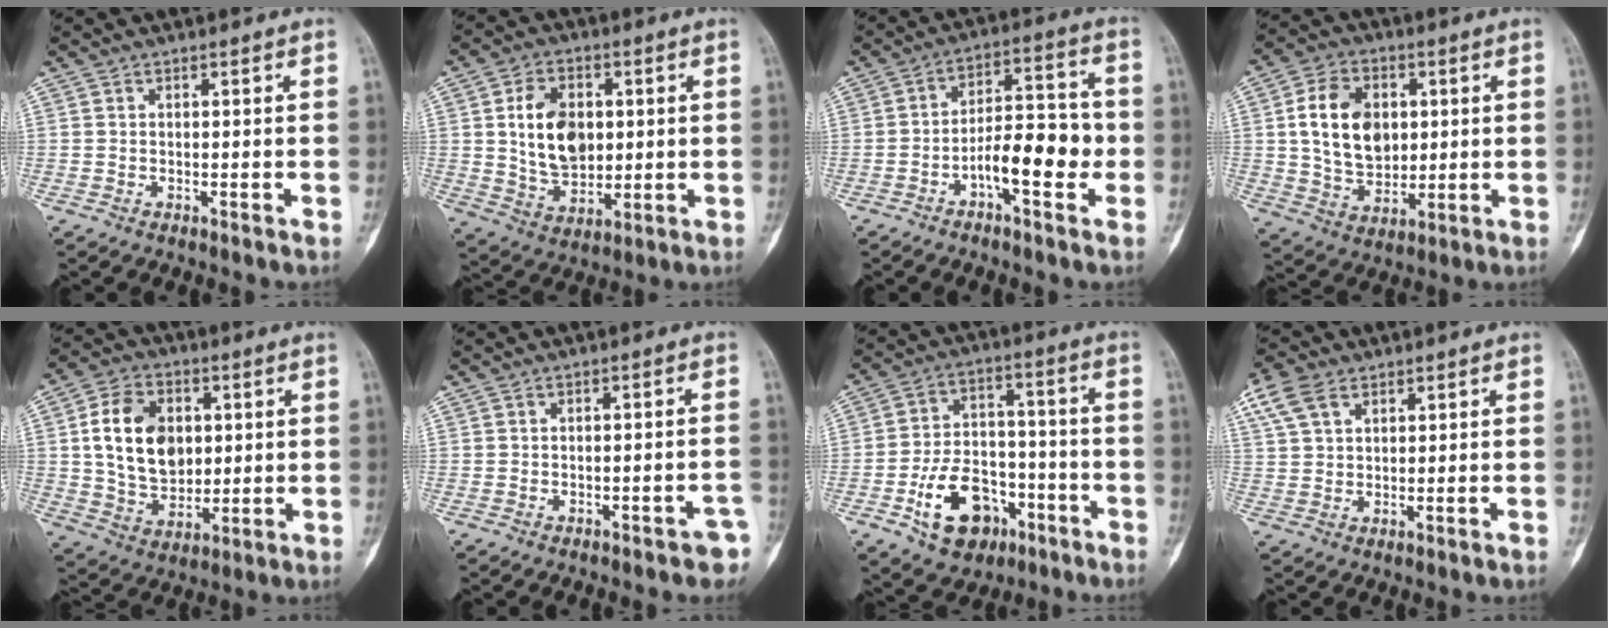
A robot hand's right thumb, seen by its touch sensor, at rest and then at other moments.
{"total": 12.4, "force": [1.9, 8.5, 8.9], "torque": [-0.127, -0.011, 0.041]}
{"total": 11.1, "force": [-3.3, 4.5, 9.6], "torque": [-0.130, 0.039, -0.059]}
{"total": 13.5, "force": [2.3, 9.6, 9.3], "torque": [-0.134, -0.008, 0.046]}
{"total": 14.6, "force": [2.5, 10.4, 10.0], "torque": [-0.143, -0.007, 0.049]}
{"total": 4.5, "force": [-3.0, 1.6, 3.0], "torque": [-0.023, 0.025, -0.031]}
{"total": 14.4, "force": [-6.5, 9.7, 8.4], "torque": [-0.109, 0.047, -0.099]}
{"total": 6.6, "force": [3.5, 3.9, 4.0], "torque": [-0.085, 0.009, 0.072]}